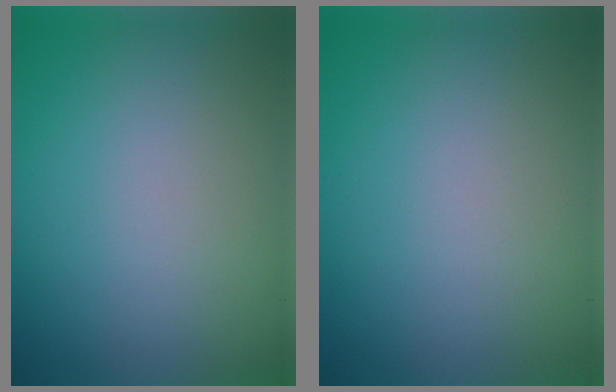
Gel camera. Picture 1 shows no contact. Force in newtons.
{"total": 0.0}